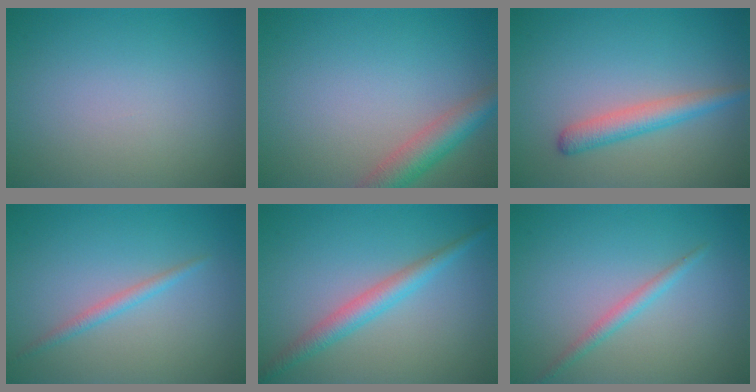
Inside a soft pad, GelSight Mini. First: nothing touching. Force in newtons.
{"total": 3.8, "press": 3.8, "slide": 0.2}
{"total": 2.8, "press": 2.7, "slide": 0.2}
{"total": 1.3, "press": 1.3, "slide": 0.0}
{"total": 2.8, "press": 2.8, "slide": 0.1}
{"total": 1.5, "press": 1.5, "slide": 0.0}